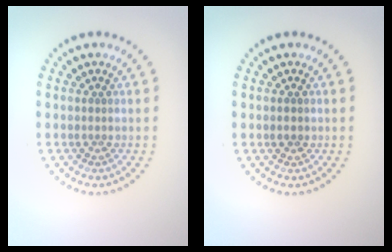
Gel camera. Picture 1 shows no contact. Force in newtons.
{"total": 1.0, "press": 1.0, "slide": 0.1}